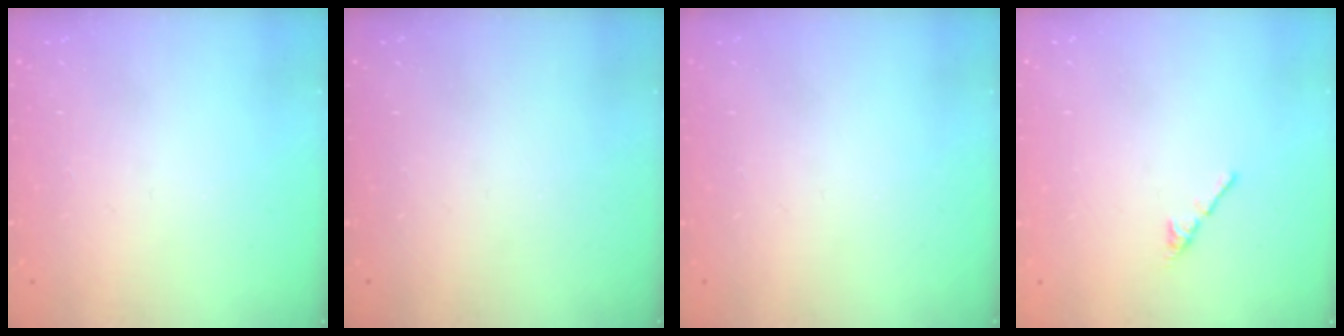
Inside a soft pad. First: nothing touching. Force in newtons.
{"total": 0.0}
{"total": 0.0}
{"total": 2.7, "press": 2.6, "slide": 0.8}